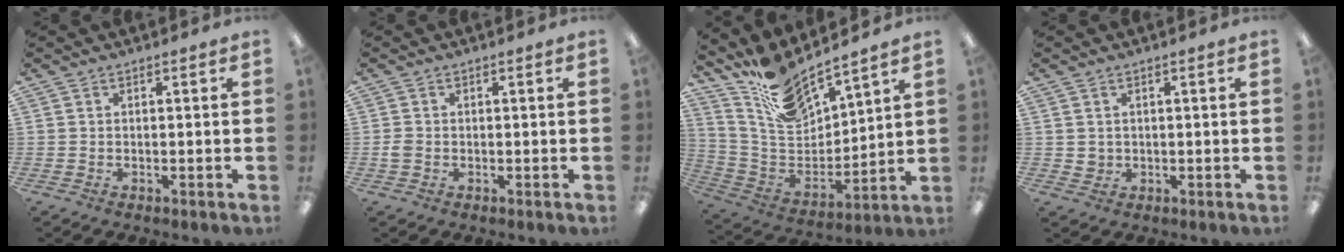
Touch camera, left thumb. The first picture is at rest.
{"total": 1.7, "force": [-0.2, 1.3, 1.1], "torque": [-0.019, 0.003, -0.004]}
{"total": 14.4, "force": [13.2, 3.3, 4.6], "torque": [-0.124, -0.101, 0.240]}
{"total": 1.7, "force": [0.9, 1.4, 0.4], "torque": [-0.010, 0.002, 0.017]}